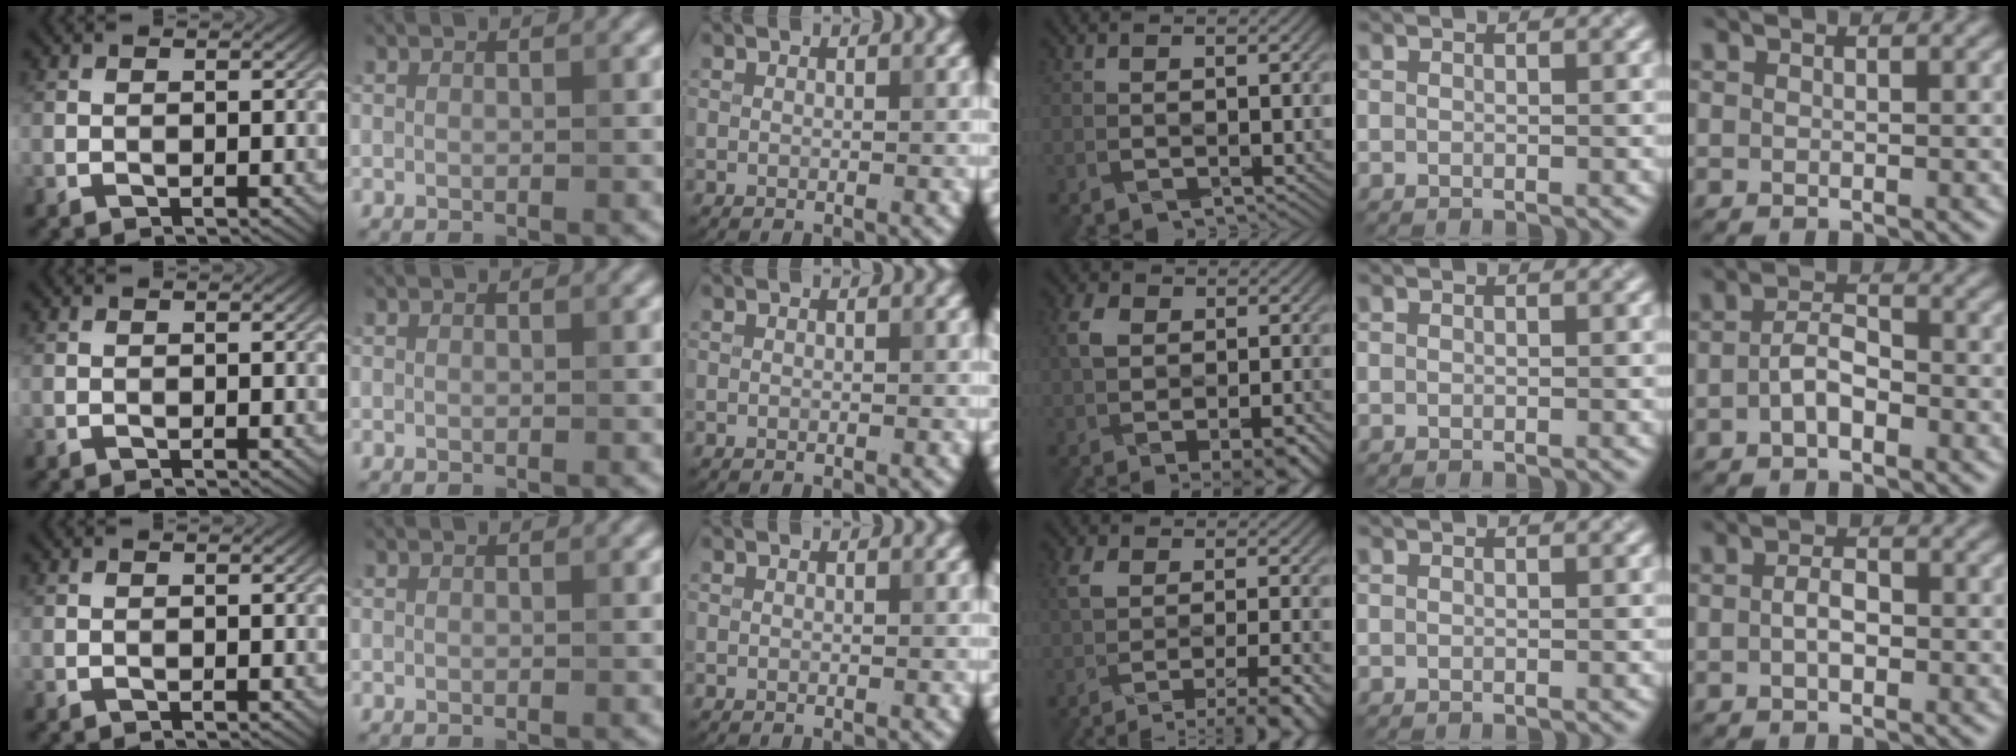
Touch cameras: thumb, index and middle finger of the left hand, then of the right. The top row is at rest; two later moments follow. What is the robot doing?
{"motion": "wrap", "object": "netting"}